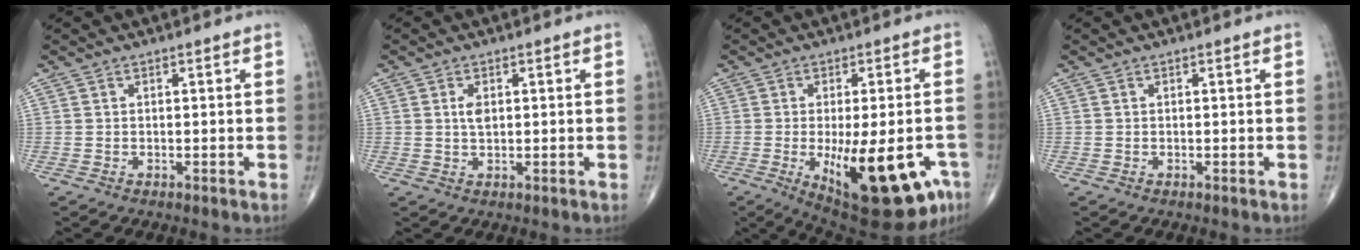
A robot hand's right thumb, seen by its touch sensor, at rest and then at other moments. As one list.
[{"total": 2.6, "force": [0.6, 1.4, 2.1], "torque": [-0.036, -0.004, 0.012]}, {"total": 20.6, "force": [-7.4, 7.9, 17.6], "torque": [-0.205, -0.005, -0.084]}, {"total": 0.0}]